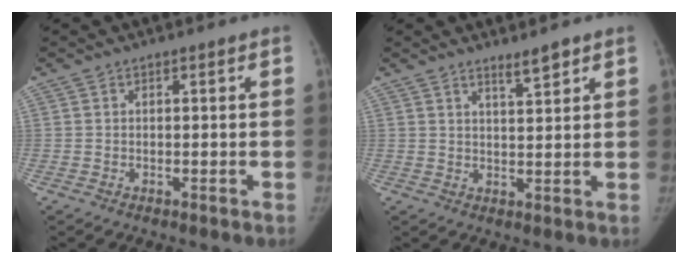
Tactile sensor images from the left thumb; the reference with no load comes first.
{"total": 3.3, "force": [2.7, 0.4, 1.9], "torque": [-0.025, -0.025, 0.045]}